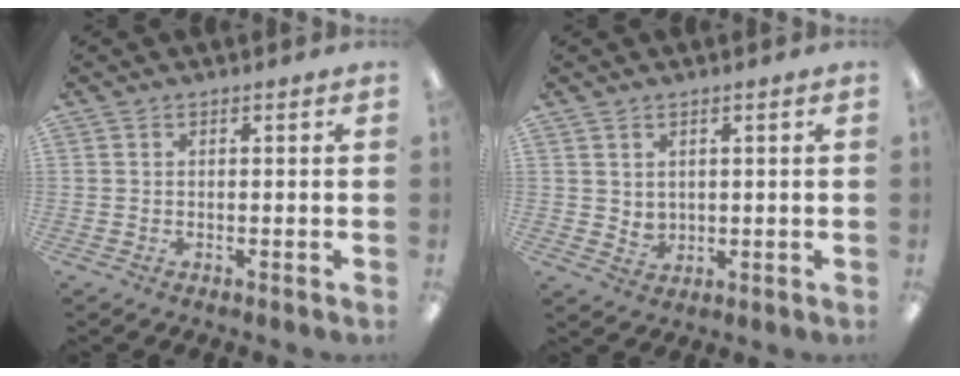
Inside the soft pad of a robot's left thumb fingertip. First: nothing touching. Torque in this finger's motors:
{"motor_torque": [-0.21, 0.38, -0.45, 0.20, 0.00]}